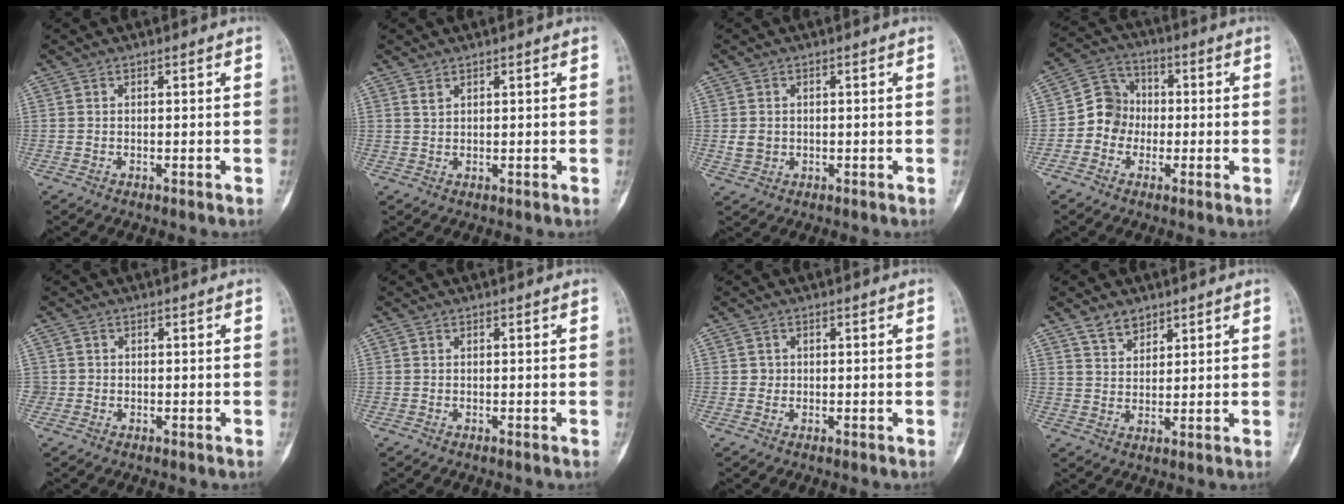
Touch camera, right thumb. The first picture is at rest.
{"total": 1.1, "force": [0.9, 0.4, 0.5], "torque": [-0.006, -0.003, 0.020]}
{"total": 2.6, "force": [-0.1, 2.2, 1.3], "torque": [-0.018, 0.003, 0.004]}
{"total": 7.6, "force": [-1.3, 7.0, 2.7], "torque": [-0.013, 0.025, -0.038]}
{"total": 1.3, "force": [-0.2, 1.3, 0.0], "torque": [0.009, 0.007, -0.006]}
{"total": 0.0}
{"total": 1.1, "force": [0.1, 1.1, 0.2], "torque": [0.006, 0.003, 0.002]}
{"total": 4.4, "force": [3.3, 2.5, 1.4], "torque": [-0.008, -0.023, 0.065]}